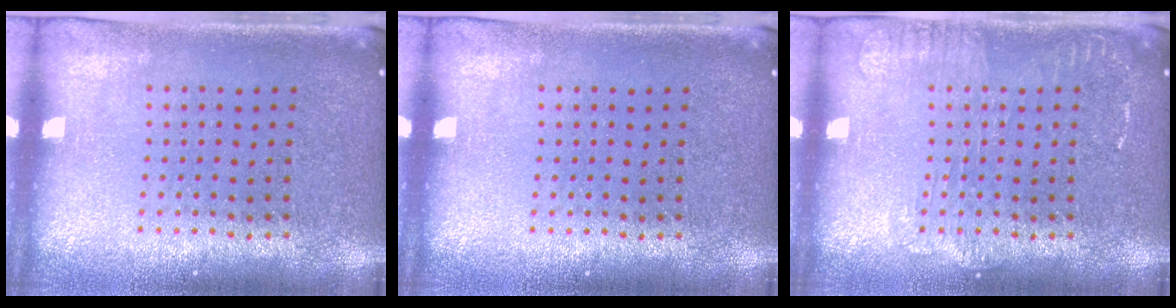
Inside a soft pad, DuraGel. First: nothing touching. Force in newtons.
{"total": 0.0}
{"total": 1.6, "press": 1.5, "slide": 0.3}